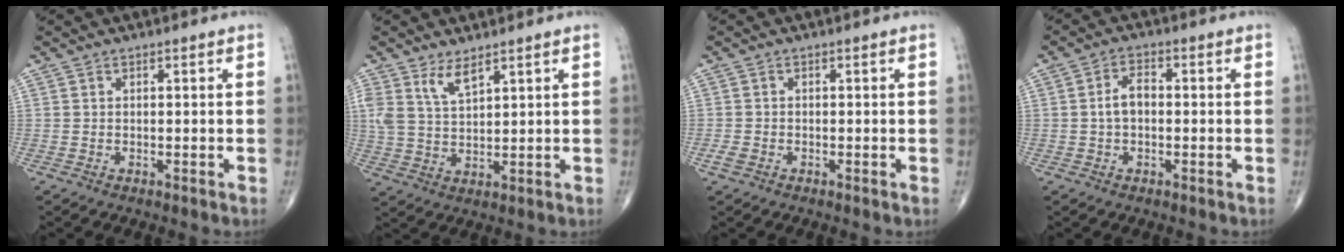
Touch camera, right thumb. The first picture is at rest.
{"total": 5.0, "force": [3.5, 1.7, 3.2], "torque": [-0.062, -0.024, 0.074]}
{"total": 1.6, "force": [-0.9, 0.9, 1.0], "torque": [-0.025, -0.002, -0.019]}
{"total": 3.8, "force": [-0.3, 2.2, 3.1], "torque": [-0.056, 0.016, -0.009]}